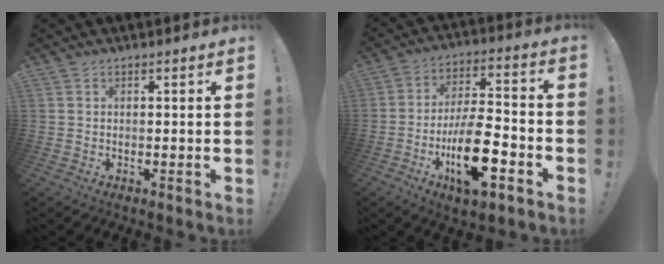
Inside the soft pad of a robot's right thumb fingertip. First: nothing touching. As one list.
[{"total": 18.4, "force": [-7.5, 7.9, 14.9], "torque": [-0.270, 0.039, -0.116]}]